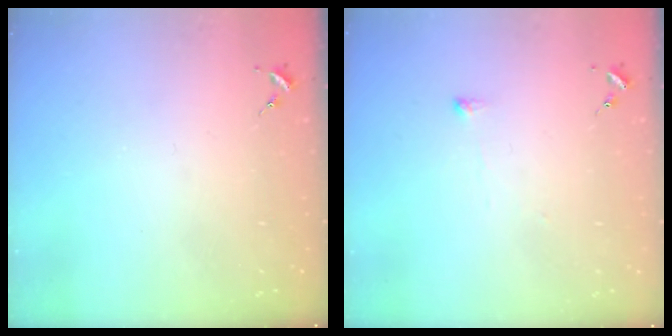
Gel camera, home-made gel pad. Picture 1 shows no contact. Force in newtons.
{"total": 2.7, "press": 2.6, "slide": 0.5}